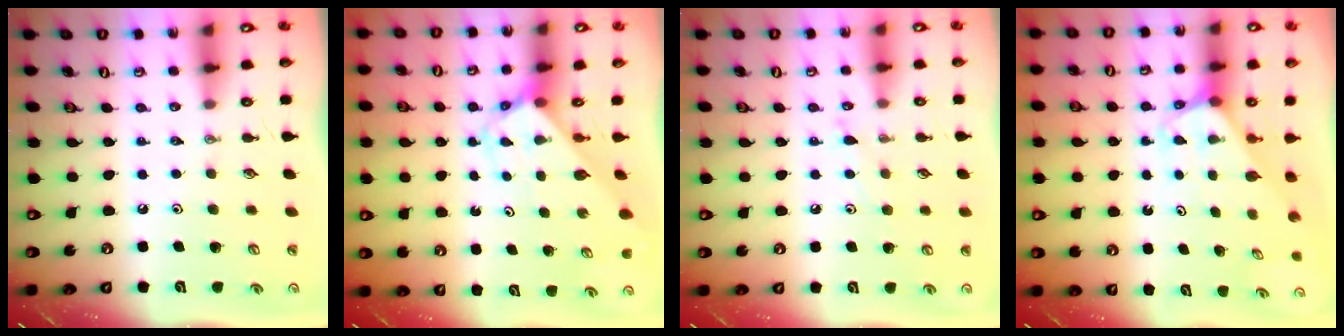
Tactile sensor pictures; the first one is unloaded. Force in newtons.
{"total": 2.9, "press": 2.9, "slide": 0.1}
{"total": 4.9, "press": 4.8, "slide": 0.7}
{"total": 2.5, "press": 2.5, "slide": 0.1}